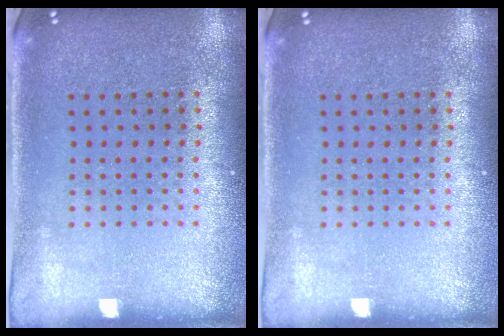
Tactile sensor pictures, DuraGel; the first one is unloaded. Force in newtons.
{"total": 0.0}